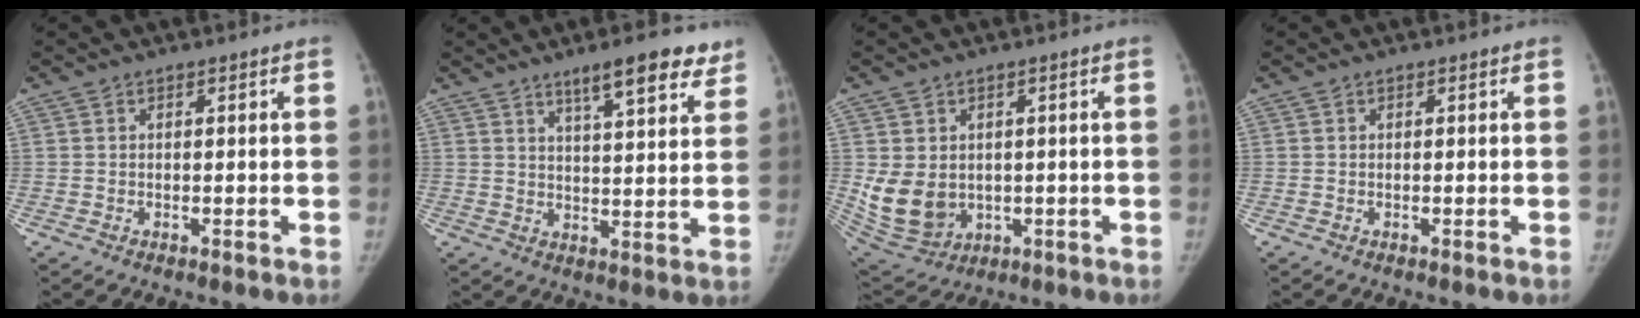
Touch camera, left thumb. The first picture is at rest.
{"total": 10.9, "force": [7.6, 2.6, 7.4], "torque": [-0.076, -0.037, 0.109]}
{"total": 10.5, "force": [0.0, 8.6, 6.0], "torque": [-0.099, -0.011, 0.031]}
{"total": 0.0}